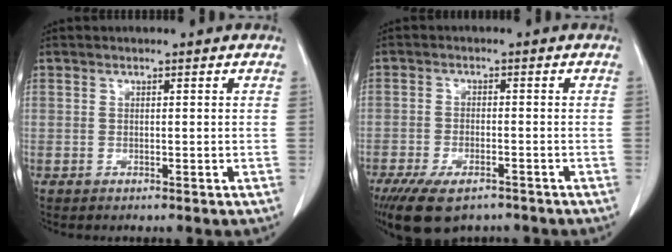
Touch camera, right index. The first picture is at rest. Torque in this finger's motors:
{"motor_torque": [1.14, -0.99, 0.36, 0.11]}